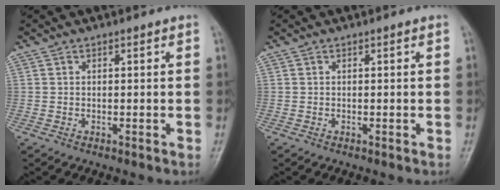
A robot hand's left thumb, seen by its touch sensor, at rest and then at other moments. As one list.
[{"total": 0.0}]